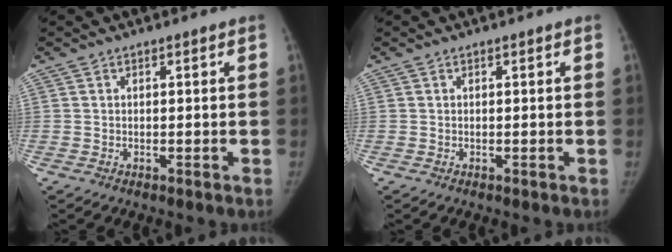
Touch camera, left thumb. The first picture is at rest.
{"total": 0.0}